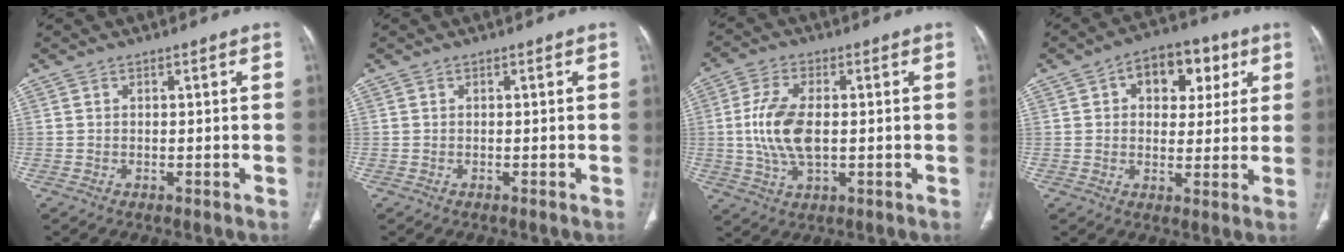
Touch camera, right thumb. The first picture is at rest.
{"total": 0.0}
{"total": 10.3, "force": [0.0, 5.3, 8.8], "torque": [-0.188, 0.000, 0.003]}
{"total": 11.1, "force": [4.0, 7.5, 7.2], "torque": [-0.051, 0.001, 0.053]}